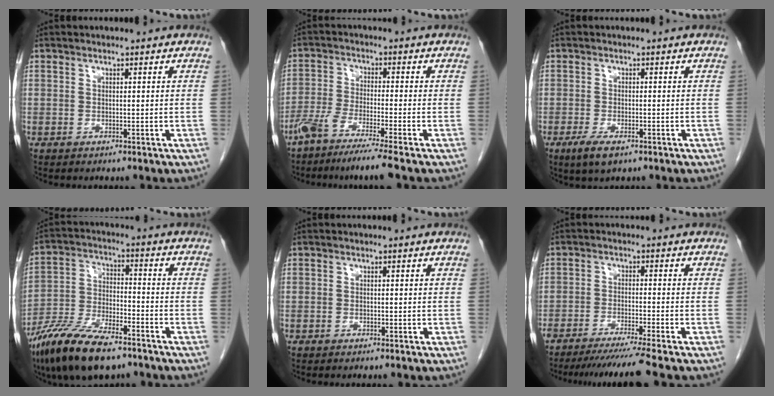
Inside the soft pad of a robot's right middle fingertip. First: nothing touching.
{"total": 7.6, "force": [-5.8, -0.8, 4.9], "torque": [-0.088, -0.025, -0.108]}
{"total": 3.7, "force": [-2.2, 1.1, 2.8], "torque": [-0.061, -0.008, -0.035]}
{"total": 14.5, "force": [-10.5, 4.3, 9.0], "torque": [-0.179, -0.016, -0.193]}
{"total": 0.6, "force": [-0.5, 0.1, 0.3], "torque": [-0.009, -0.001, -0.007]}
{"total": 9.6, "force": [-8.1, -1.9, 4.7], "torque": [-0.050, -0.032, -0.129]}